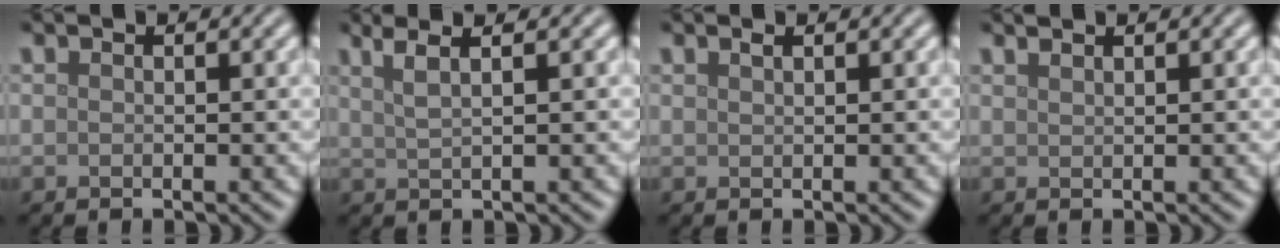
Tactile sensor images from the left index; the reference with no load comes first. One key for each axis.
{"total": 3.8, "fx": 2.2, "fy": 1.4, "fz": 2.7, "tx": -0.029, "ty": 0.019, "tz": 0.008}
{"total": 0.6, "fx": 0.5, "fy": 0.1, "fz": 0.3, "tx": -0.005, "ty": 0.002, "tz": 0.010}
{"total": 1.0, "fx": 0.9, "fy": 0.2, "fz": 0.4, "tx": -0.002, "ty": 0.001, "tz": 0.010}